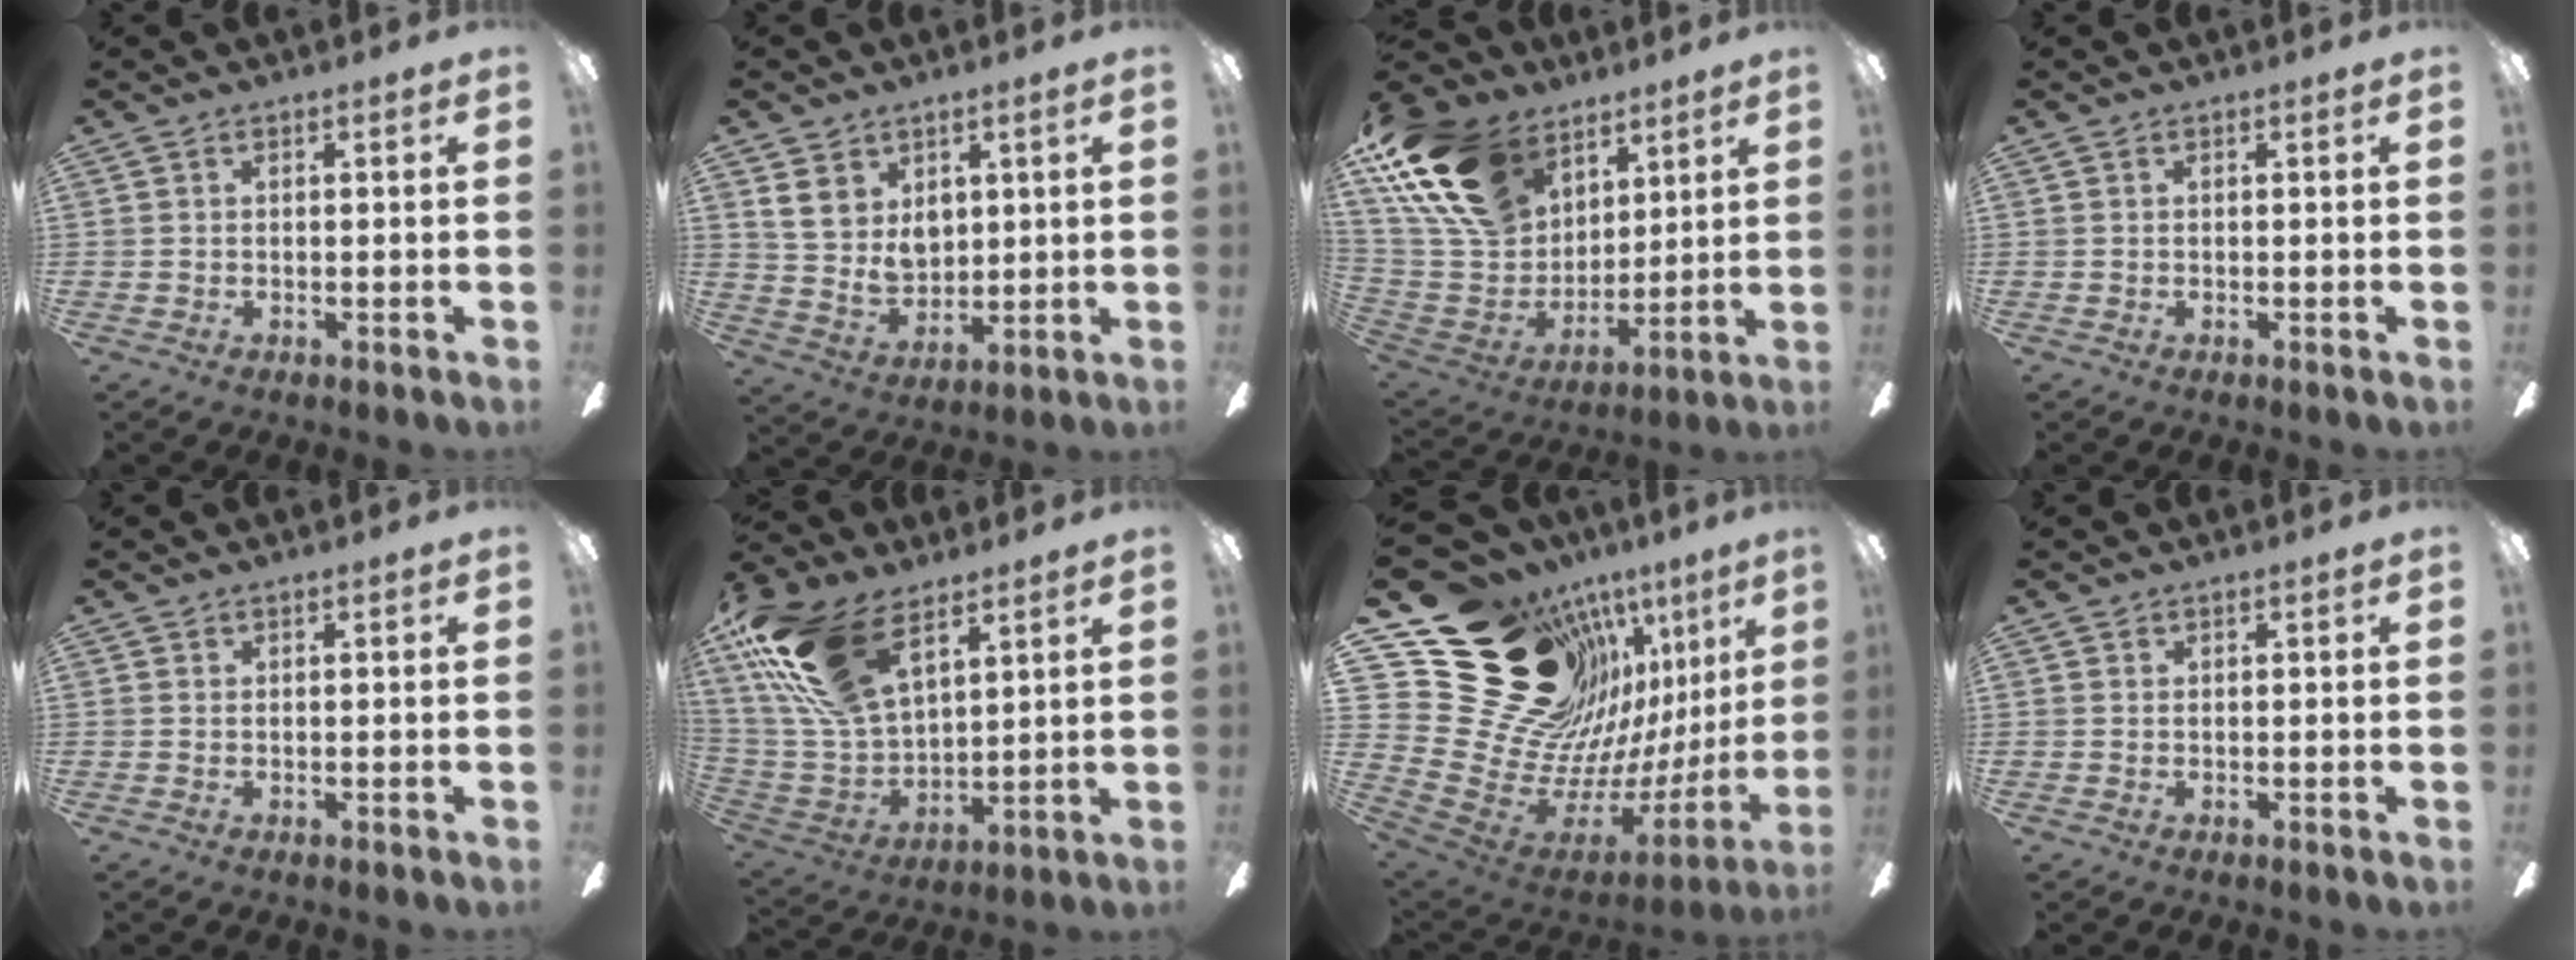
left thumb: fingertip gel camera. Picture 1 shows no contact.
{"total": 9.8, "force": [5.1, 7.0, 4.5], "torque": [-0.093, -0.023, 0.100]}
{"total": 22.6, "force": [12.5, 14.7, 11.7], "torque": [-0.269, -0.044, 0.236]}
{"total": 0.0}
{"total": 0.0}
{"total": 22.7, "force": [13.0, 11.4, 14.7], "torque": [-0.334, -0.041, 0.236]}
{"total": 25.2, "force": [15.6, 15.4, 12.5], "torque": [-0.201, -0.158, 0.345]}
{"total": 0.0}